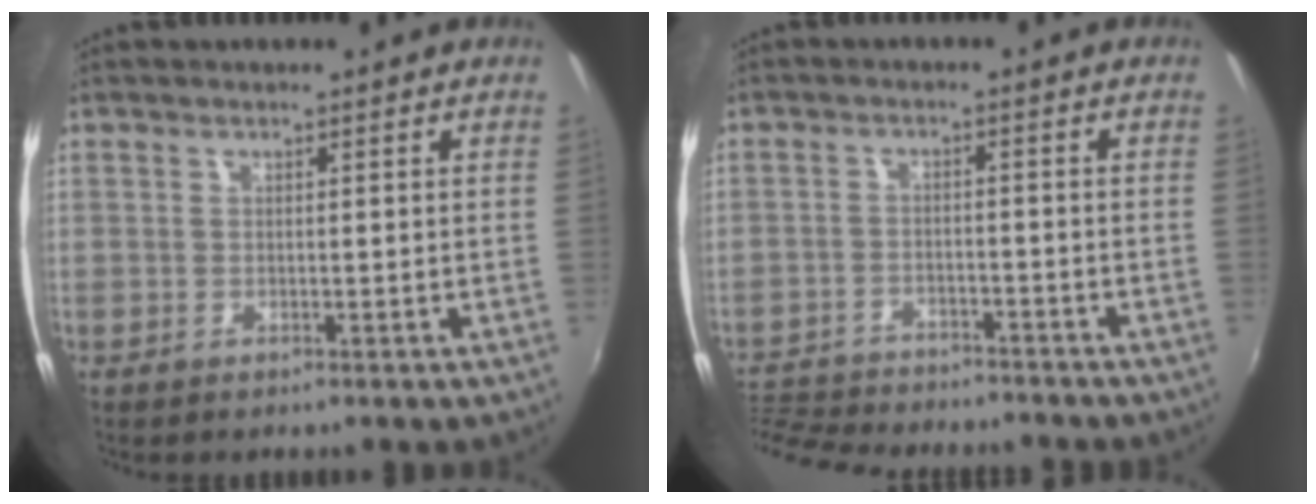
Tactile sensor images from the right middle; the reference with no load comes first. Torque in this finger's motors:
{"motor_torque": [0.92, -1.22, 0.35, 0.08]}